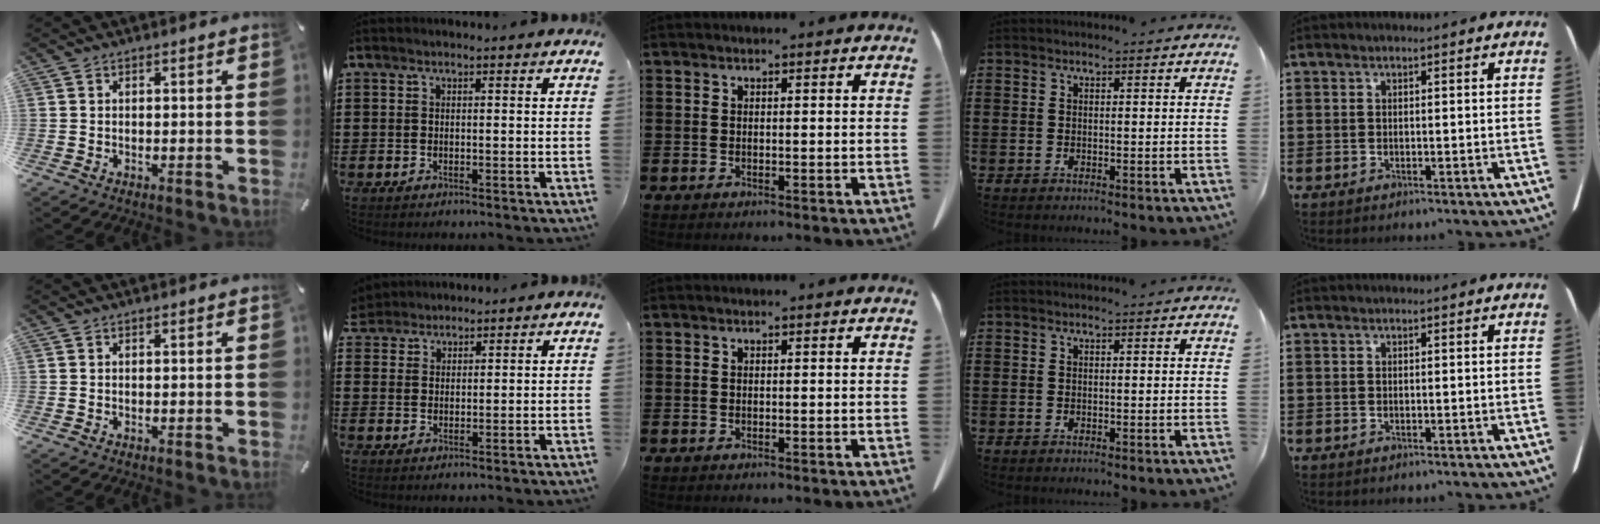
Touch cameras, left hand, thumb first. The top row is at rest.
{"index": {"total": 2.7, "force": [2.4, 1.2, -0.5], "torque": [-0.004, 0.002, 0.046]}}